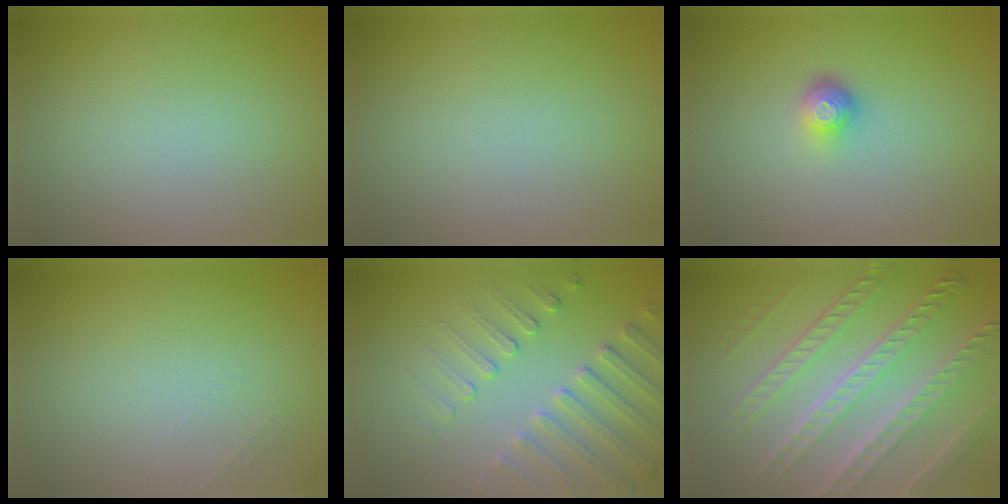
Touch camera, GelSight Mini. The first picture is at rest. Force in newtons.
{"total": 0.0}
{"total": 2.0, "press": 1.5, "slide": 1.4}
{"total": 0.6, "press": 0.6, "slide": 0.2}
{"total": 4.7, "press": 3.7, "slide": 2.8}
{"total": 8.7, "press": 6.2, "slide": 6.0}